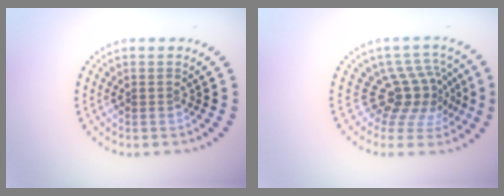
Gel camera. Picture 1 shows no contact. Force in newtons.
{"total": 4.1, "press": 2.8, "slide": 2.9}